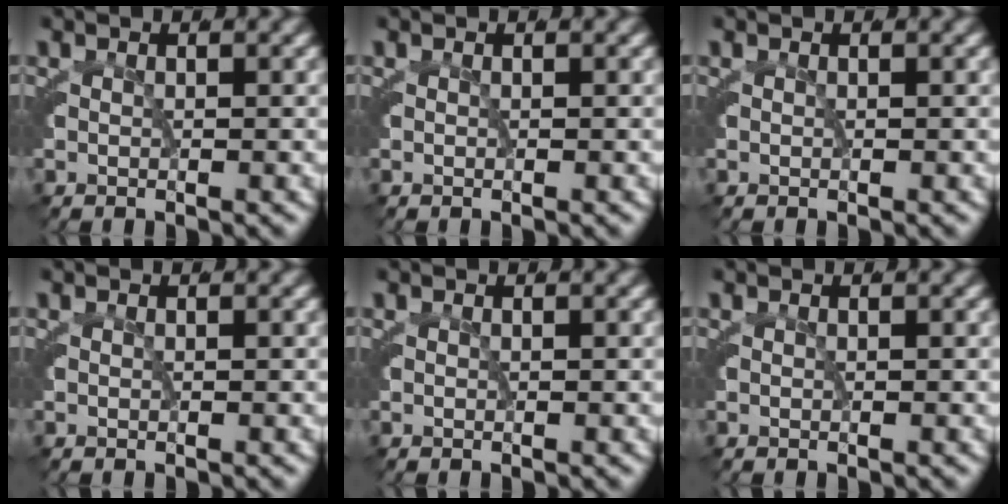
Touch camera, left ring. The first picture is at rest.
{"total": 0.0}
{"total": 0.0}
{"total": 0.0}
{"total": 0.0}
{"total": 0.0}